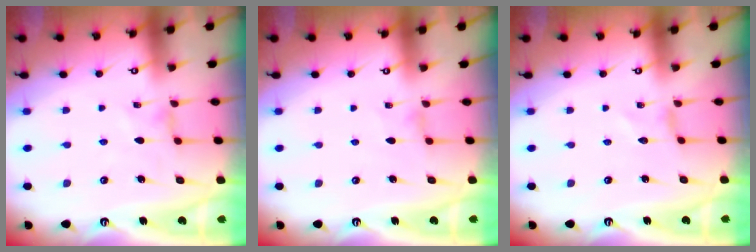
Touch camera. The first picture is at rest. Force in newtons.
{"total": 0.9, "press": 0.8, "slide": 0.3}
{"total": 0.0}